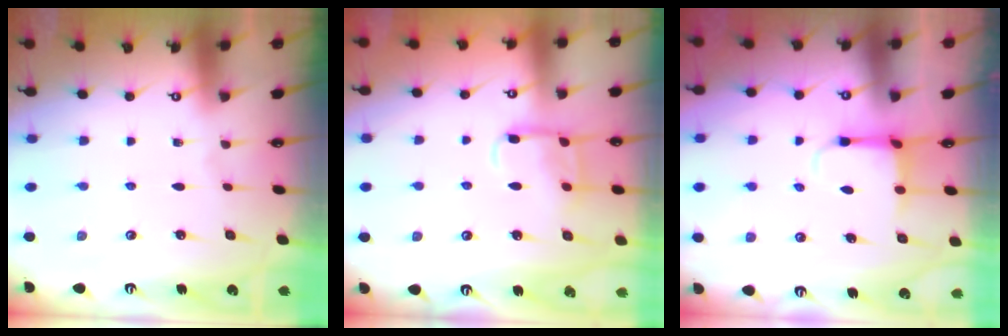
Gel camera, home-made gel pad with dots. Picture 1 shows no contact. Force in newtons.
{"total": 10.6, "press": 10.5, "slide": 1.1}
{"total": 3.8, "press": 3.5, "slide": 1.3}